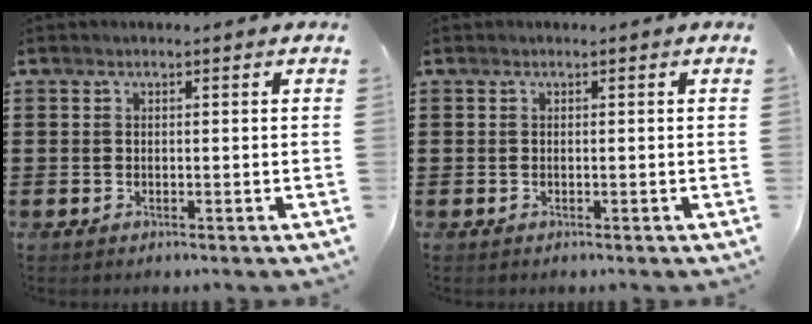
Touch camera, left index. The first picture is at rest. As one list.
[{"total": 0.0}]